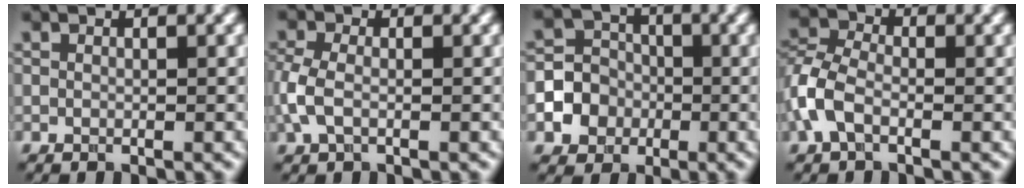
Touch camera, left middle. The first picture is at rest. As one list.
[{"total": 3.1, "force": [-0.7, 1.8, 2.4], "torque": [-0.066, 0.002, -0.022]}, {"total": 6.5, "force": [-2.4, 5.9, 1.5], "torque": [-0.017, 0.003, -0.059]}, {"total": 3.8, "force": [-1.4, 2.3, 2.7], "torque": [-0.066, 0.009, -0.042]}]